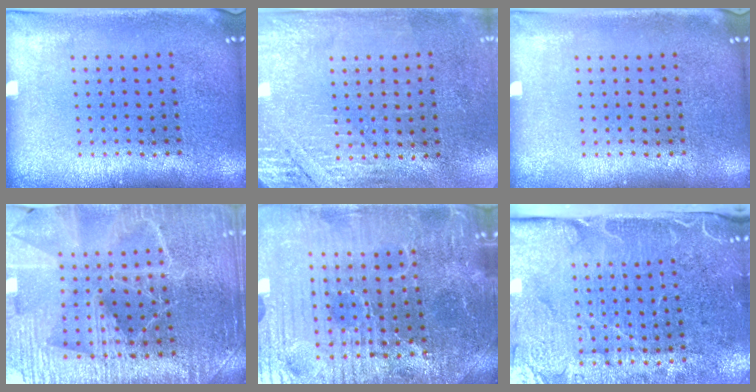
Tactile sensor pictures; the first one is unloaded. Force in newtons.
{"total": 2.7, "press": 2.4, "slide": 1.3}
{"total": 0.0}
{"total": 4.8, "press": 4.5, "slide": 1.7}
{"total": 5.6, "press": 5.4, "slide": 1.6}
{"total": 4.8, "press": 4.0, "slide": 2.7}